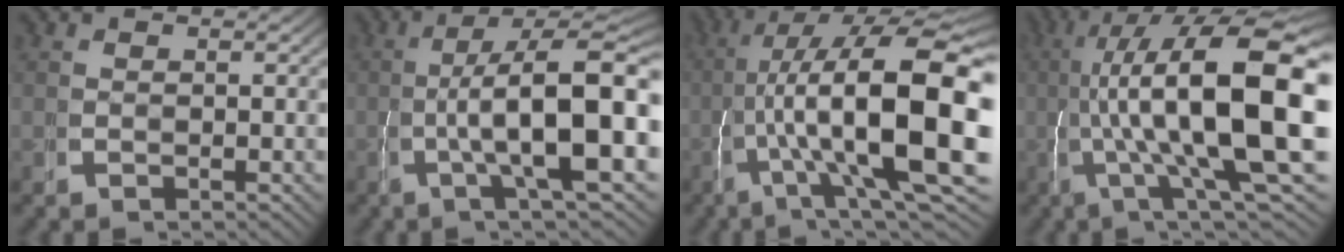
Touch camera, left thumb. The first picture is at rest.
{"total": 13.4, "force": [-0.6, 5.7, 12.1], "torque": [-0.185, -0.016, -0.002]}
{"total": 18.3, "force": [-0.9, 8.6, 16.1], "torque": [-0.273, -0.037, 0.006]}
{"total": 19.0, "force": [0.9, 8.8, 16.8], "torque": [-0.259, -0.019, 0.016]}